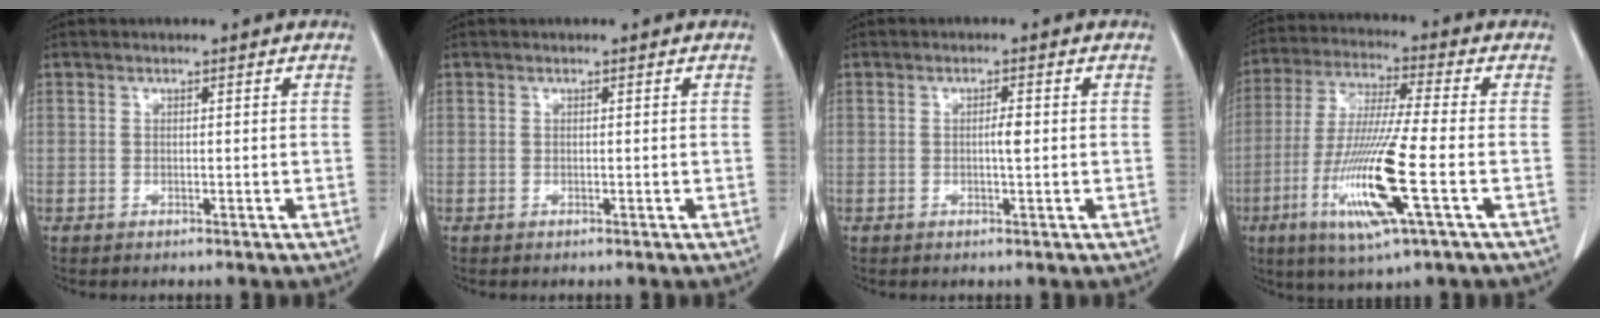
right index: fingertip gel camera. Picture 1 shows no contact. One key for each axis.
{"total": 0.0}
{"total": 1.7, "fx": 0.0, "fy": 0.2, "fz": 1.7, "tx": -0.030, "ty": 0.001, "tz": 0.000}
{"total": 14.9, "fx": -4.8, "fy": 0.1, "fz": 14.1, "tx": -0.291, "ty": -0.024, "tz": -0.092}